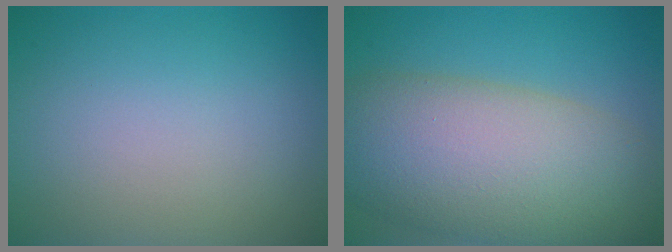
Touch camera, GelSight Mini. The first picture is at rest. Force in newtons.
{"total": 12.0, "press": 12.0, "slide": 0.6}